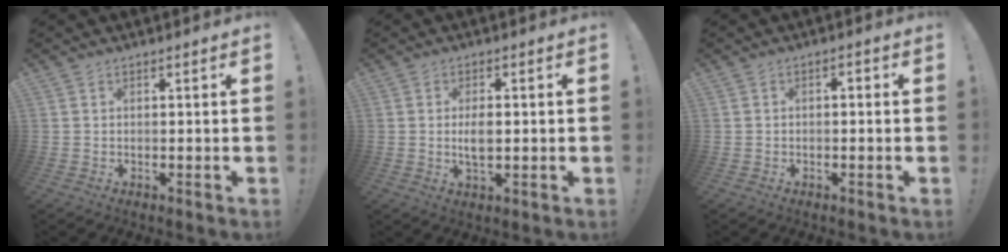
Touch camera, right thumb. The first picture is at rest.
{"total": 4.8, "force": [-0.1, 2.2, 4.3], "torque": [-0.078, -0.006, -0.008]}
{"total": 1.8, "force": [-1.2, 0.9, 0.9], "torque": [-0.015, 0.009, -0.023]}